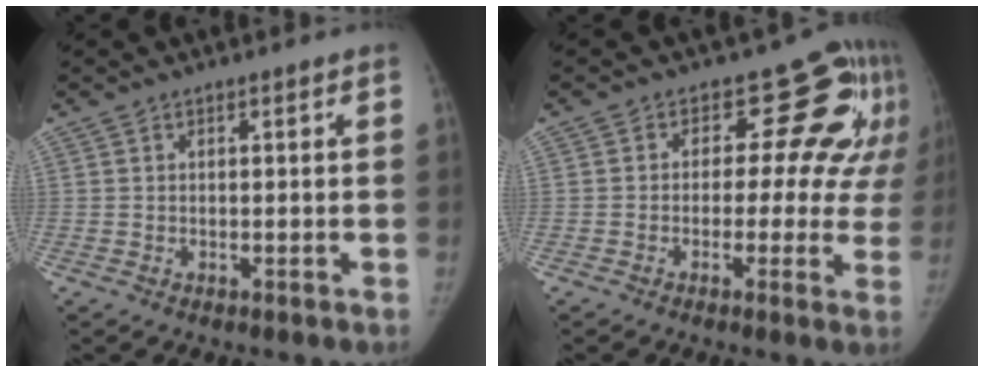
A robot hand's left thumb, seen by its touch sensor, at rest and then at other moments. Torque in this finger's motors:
{"motor_torque": [-0.43, 0.40, -0.20, 0.15, -0.01]}